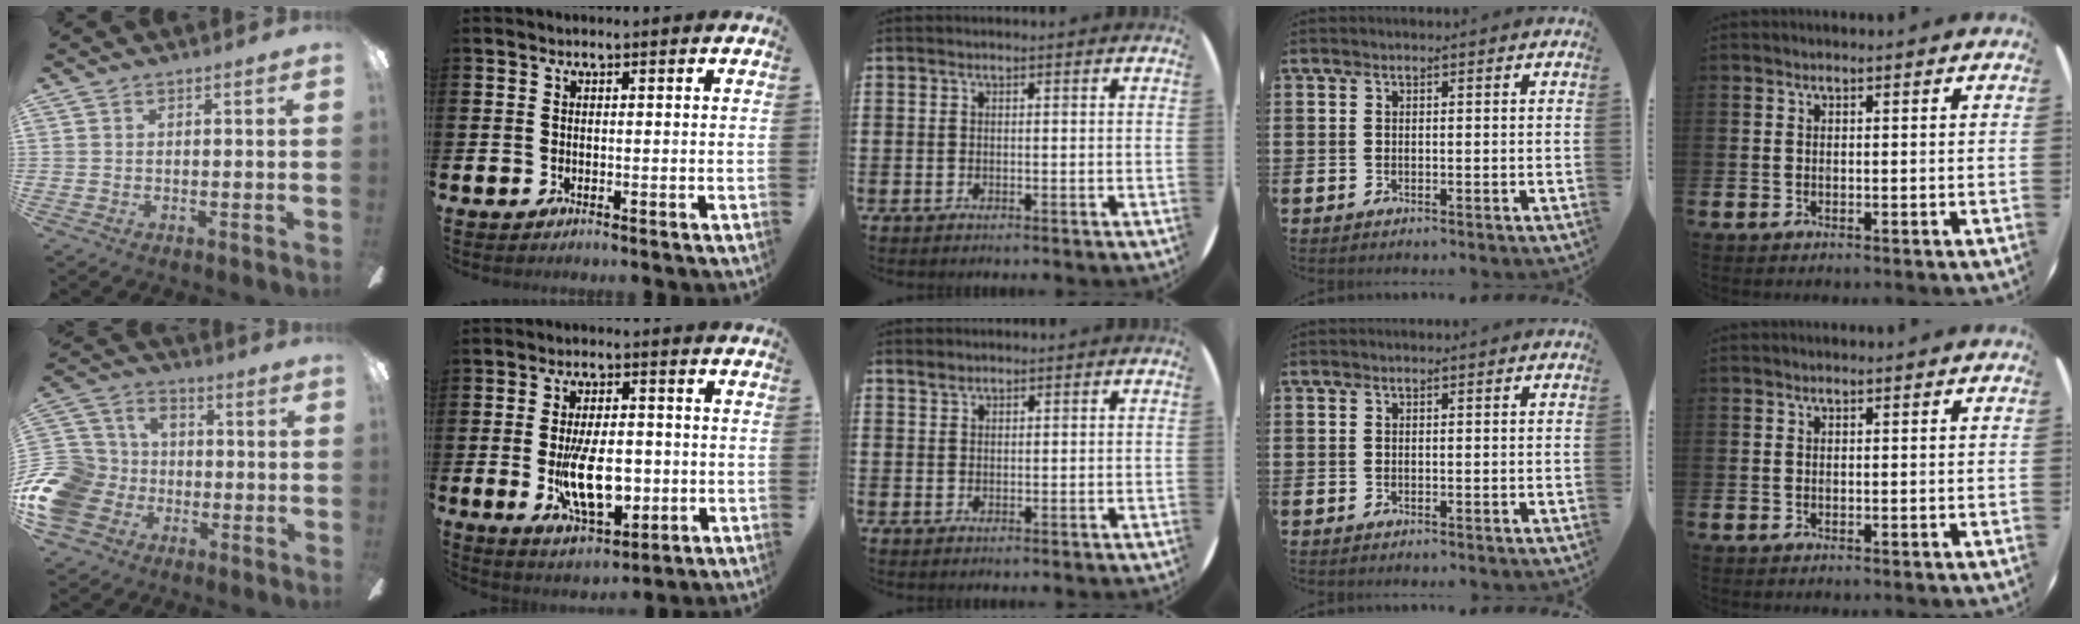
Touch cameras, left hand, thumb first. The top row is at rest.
{"thumb": {"total": 14.9, "force": [-4.8, 12.5, 6.5], "torque": [-0.152, 0.046, -0.082]}, "index": {"total": 8.8, "force": [-1.4, 4.5, 7.5], "torque": [-0.126, -0.001, -0.029]}, "middle": {"total": 1.3, "force": [1.1, 0.5, 0.1], "torque": [0.004, -0.001, 0.021]}}